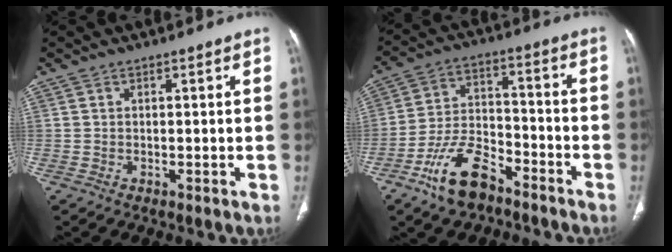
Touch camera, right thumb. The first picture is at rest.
{"total": 12.2, "force": [-8.1, 5.8, 7.0], "torque": [-0.129, 0.055, -0.152]}